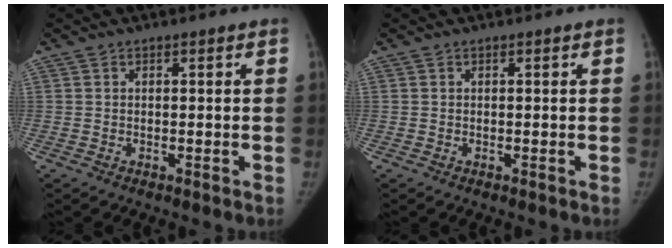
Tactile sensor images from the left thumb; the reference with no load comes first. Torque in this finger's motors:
{"motor_torque": [0.00, 0.00, 0.02, -0.02, 0.00]}